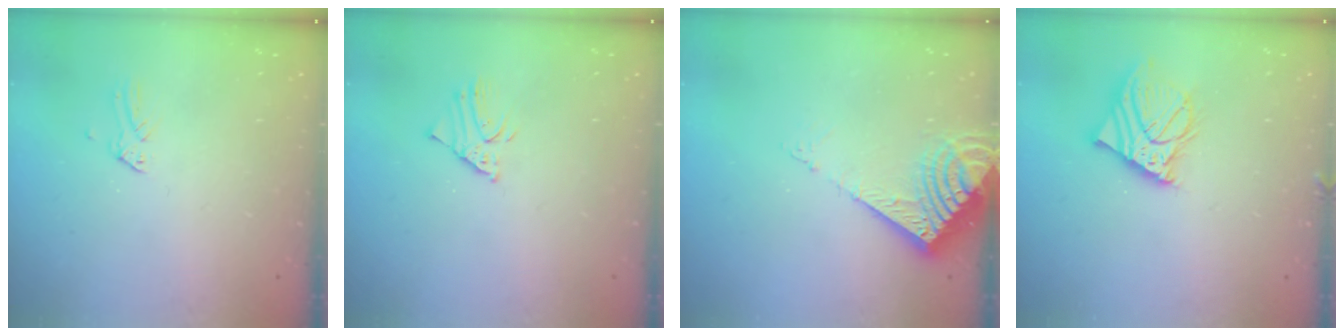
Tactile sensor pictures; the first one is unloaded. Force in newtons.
{"total": 1.9, "press": 1.9, "slide": 0.1}
{"total": 9.4, "press": 9.4, "slide": 1.2}
{"total": 11.4, "press": 11.2, "slide": 2.2}